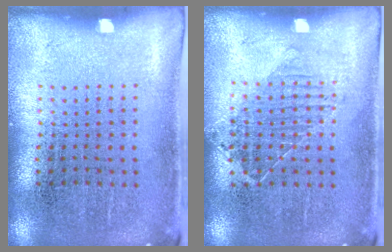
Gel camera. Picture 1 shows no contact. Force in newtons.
{"total": 1.1, "press": 0.9, "slide": 0.6}